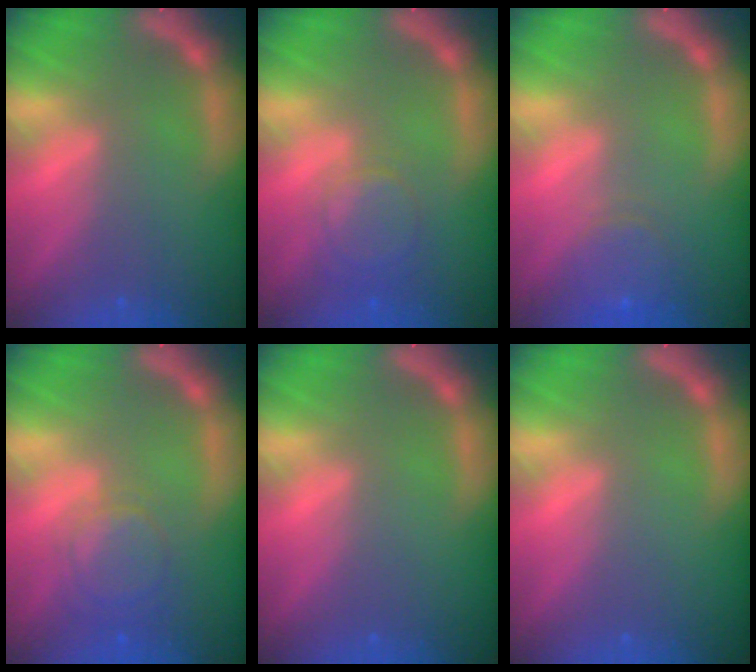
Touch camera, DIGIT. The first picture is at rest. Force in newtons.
{"total": 4.0}
{"total": 3.5}
{"total": 4.5}
{"total": 0.0}
{"total": 0.0}